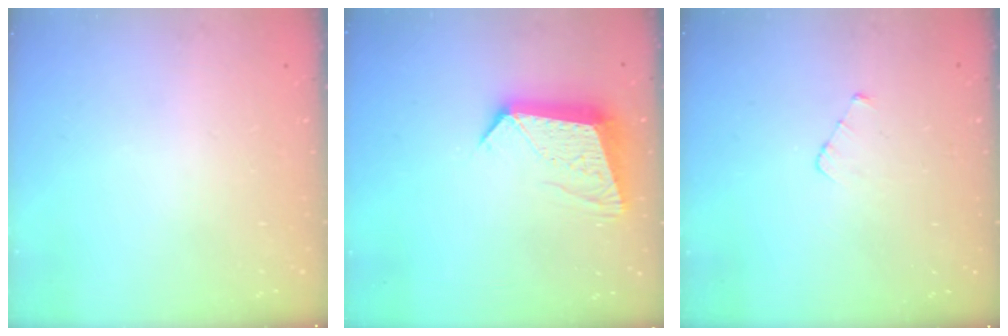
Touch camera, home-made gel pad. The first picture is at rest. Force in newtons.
{"total": 11.6, "press": 11.6, "slide": 1.1}
{"total": 2.4, "press": 2.4, "slide": 0.3}